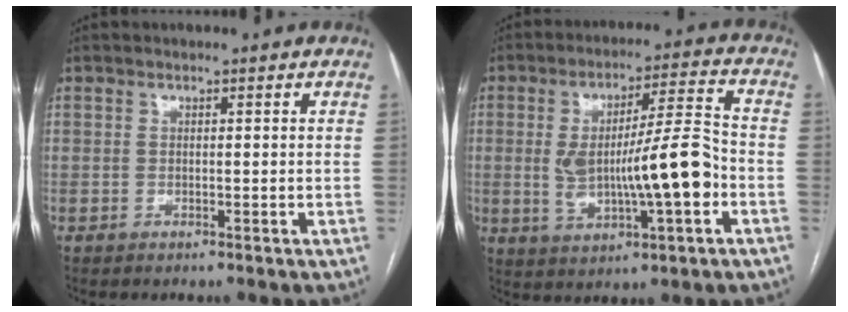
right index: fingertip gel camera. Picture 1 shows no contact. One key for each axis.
{"total": 13.6, "fx": -2.0, "fy": 2.3, "fz": 13.2, "tx": -0.234, "ty": 0.014, "tz": -0.025}